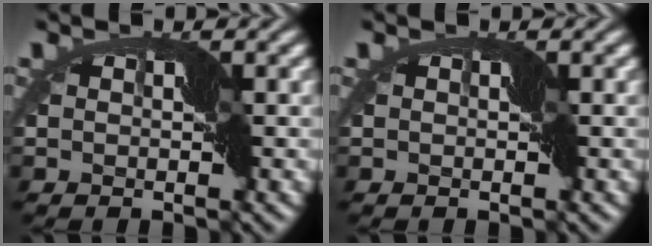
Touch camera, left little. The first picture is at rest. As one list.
[{"total": 0.0}]